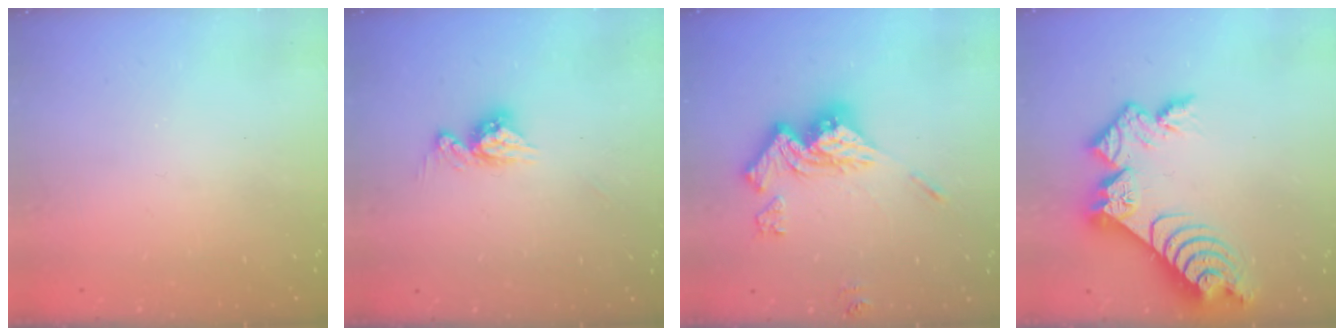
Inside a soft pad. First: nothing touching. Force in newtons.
{"total": 9.0, "press": 9.0, "slide": 0.8}
{"total": 15.0, "press": 15.0, "slide": 1.5}
{"total": 13.3, "press": 13.2, "slide": 1.2}